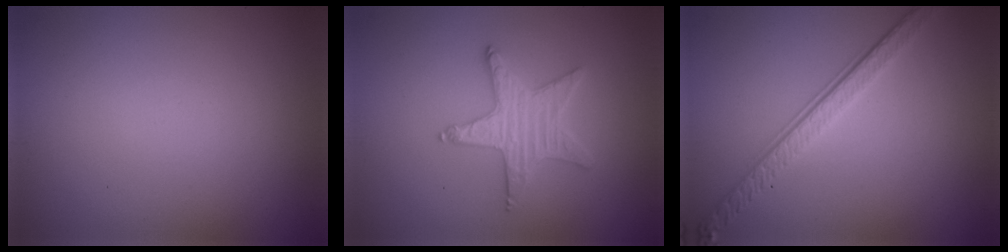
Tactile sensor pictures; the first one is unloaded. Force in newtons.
{"total": 3.0, "press": 3.0, "slide": 0.5}
{"total": 3.9, "press": 2.7, "slide": 2.8}